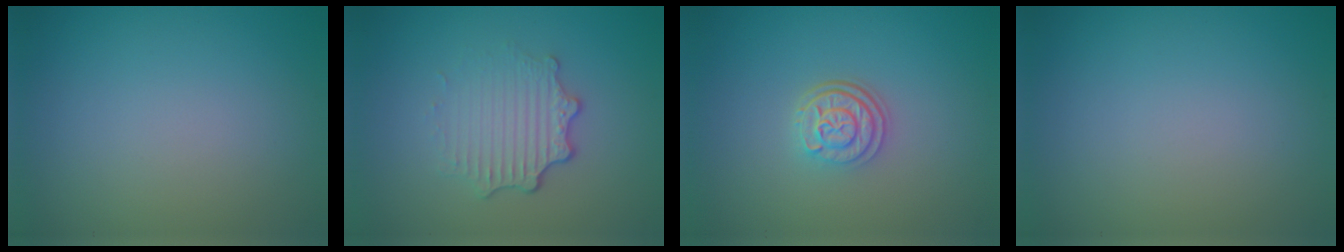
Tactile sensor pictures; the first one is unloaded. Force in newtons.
{"total": 3.4, "press": 2.6, "slide": 2.2}
{"total": 3.0, "press": 2.4, "slide": 1.8}
{"total": 0.0}